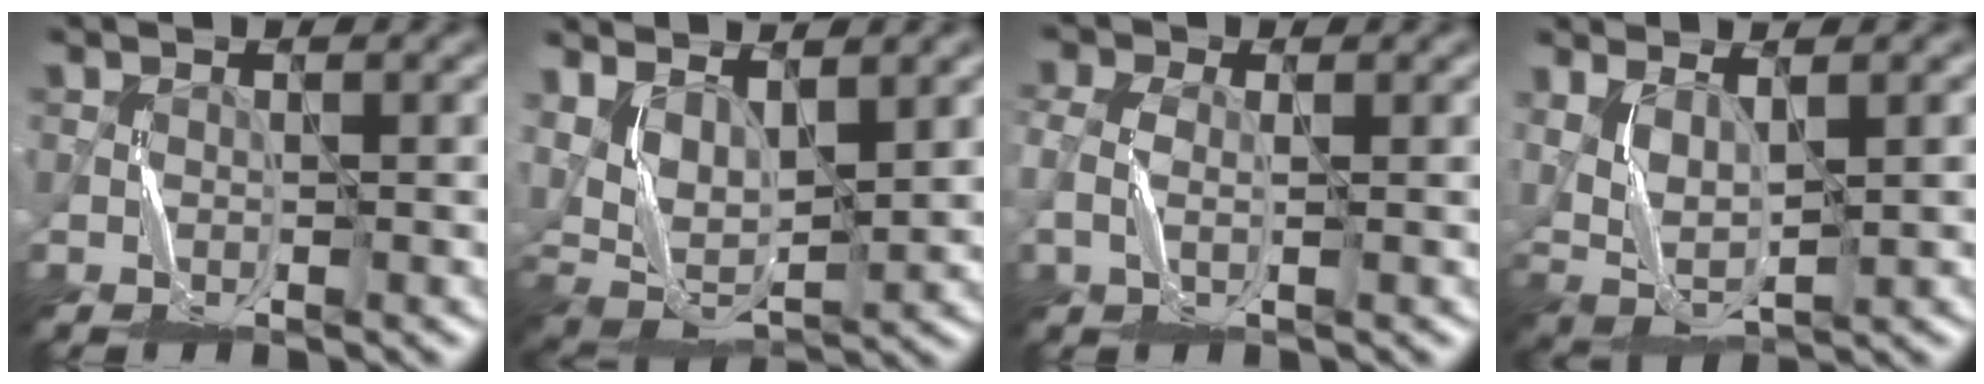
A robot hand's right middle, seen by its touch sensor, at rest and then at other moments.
{"total": 5.8, "force": [2.2, 3.0, 4.5], "torque": [-0.097, -0.005, 0.047]}
{"total": 1.7, "force": [-0.2, 1.2, 1.2], "torque": [-0.033, 0.004, -0.004]}
{"total": 4.2, "force": [1.3, 1.7, 3.6], "torque": [-0.087, -0.007, 0.036]}